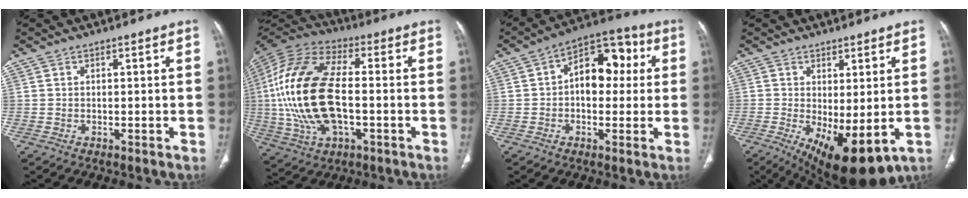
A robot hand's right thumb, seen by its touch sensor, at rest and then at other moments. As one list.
[{"total": 23.4, "force": [-1.2, 11.8, 20.2], "torque": [-0.429, 0.012, -0.023]}, {"total": 12.0, "force": [1.4, 7.6, 9.1], "torque": [-0.095, 0.030, 0.010]}, {"total": 12.1, "force": [-3.2, 4.9, 10.5], "torque": [-0.163, -0.021, -0.030]}]